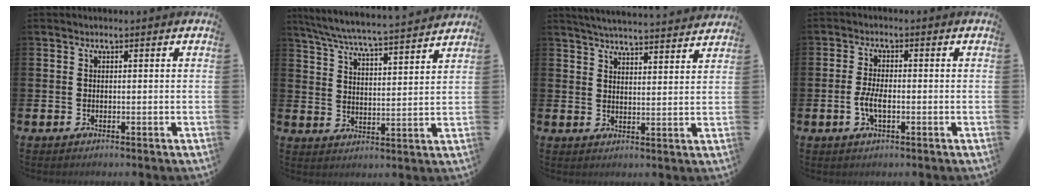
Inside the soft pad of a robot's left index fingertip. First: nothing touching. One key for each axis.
{"total": 6.5, "fx": 6.2, "fy": 0.0, "fz": 1.9, "tx": -0.063, "ty": -0.048, "tz": 0.107}
{"total": 4.9, "fx": 4.9, "fy": -0.1, "fz": 0.5, "tx": -0.021, "ty": -0.036, "tz": 0.085}
{"total": 3.4, "fx": -0.9, "fy": 1.4, "fz": 3.0, "tx": -0.058, "ty": 0.000, "tz": -0.018}